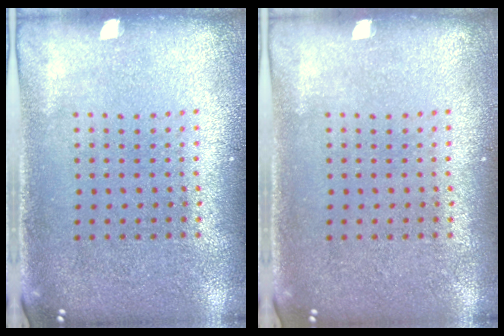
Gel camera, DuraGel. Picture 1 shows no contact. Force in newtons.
{"total": 0.0}